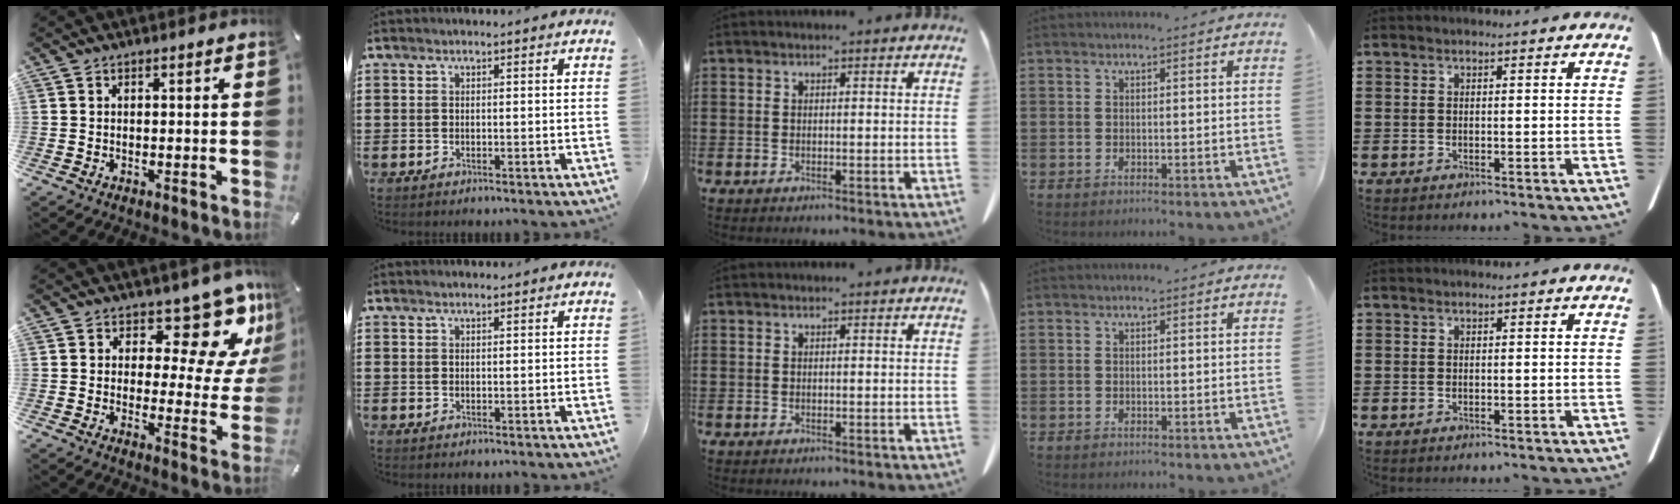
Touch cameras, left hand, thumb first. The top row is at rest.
{"thumb": {"total": 13.3, "force": [9.0, 5.8, 7.9], "torque": [-0.092, -0.078, 0.152]}, "index": {"total": 0.7, "force": [0.7, 0.1, 0.3], "torque": [-0.007, -0.001, 0.013]}}